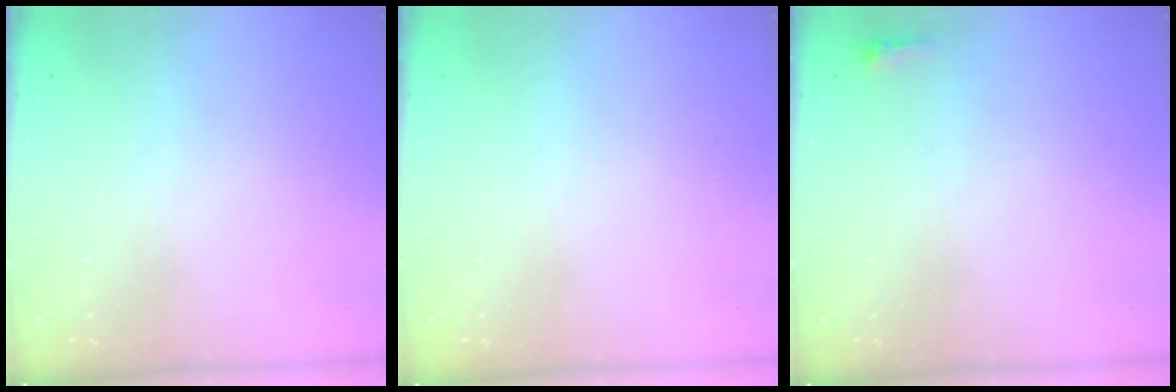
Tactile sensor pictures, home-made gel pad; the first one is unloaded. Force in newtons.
{"total": 0.0}
{"total": 2.3, "press": 2.2, "slide": 0.7}